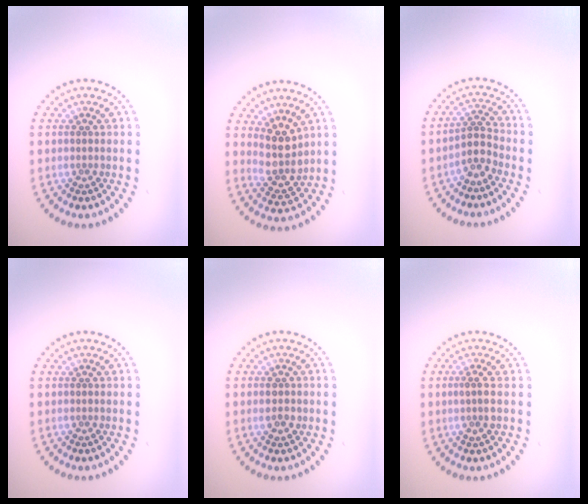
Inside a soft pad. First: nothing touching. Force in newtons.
{"total": 3.2, "press": 2.8, "slide": 1.7}
{"total": 2.5, "press": 1.8, "slide": 1.8}
{"total": 0.0}
{"total": 1.5, "press": 1.4, "slide": 0.3}
{"total": 1.4, "press": 1.2, "slide": 0.7}